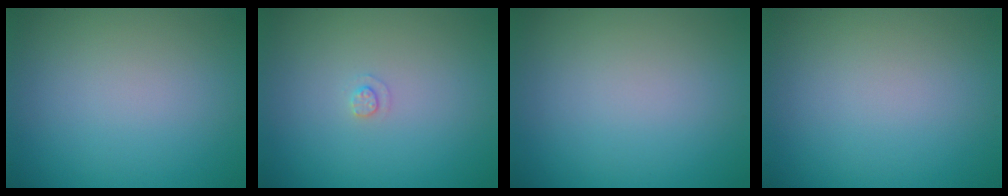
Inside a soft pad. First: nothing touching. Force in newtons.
{"total": 0.9, "press": 0.9, "slide": 0.2}
{"total": 0.0}
{"total": 0.0}